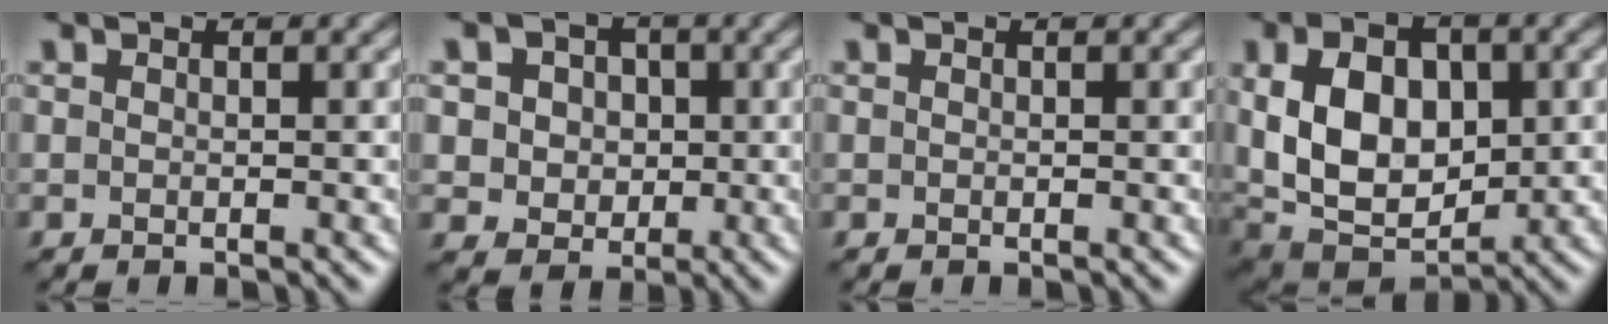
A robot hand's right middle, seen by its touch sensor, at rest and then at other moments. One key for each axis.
{"total": 5.9, "fx": 1.7, "fy": 5.0, "fz": 2.7, "tx": -0.044, "ty": 0.020, "tz": 0.012}
{"total": 0.0}
{"total": 12.1, "fx": 1.2, "fy": 7.9, "fz": 9.0, "tx": -0.175, "ty": 0.008, "tz": 0.026}